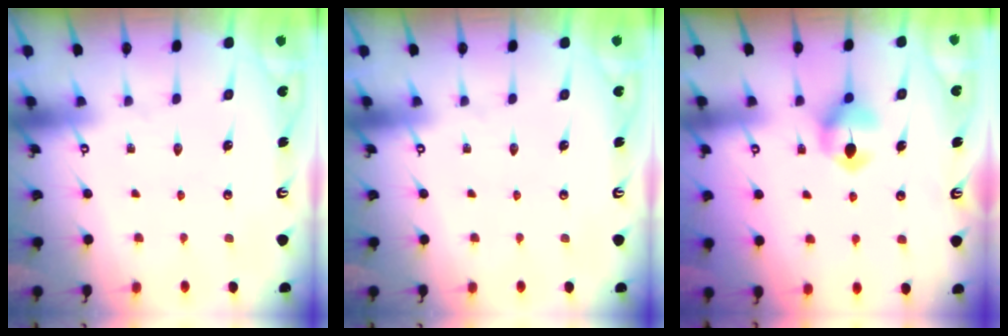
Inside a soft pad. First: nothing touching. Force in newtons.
{"total": 0.0}
{"total": 6.9, "press": 6.8, "slide": 0.4}